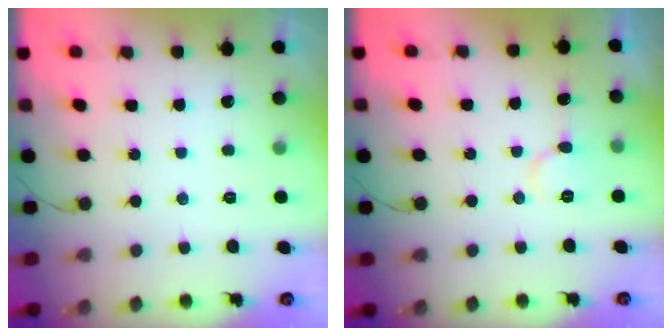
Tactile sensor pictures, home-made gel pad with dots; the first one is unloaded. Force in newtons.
{"total": 5.8, "press": 5.8, "slide": 0.1}